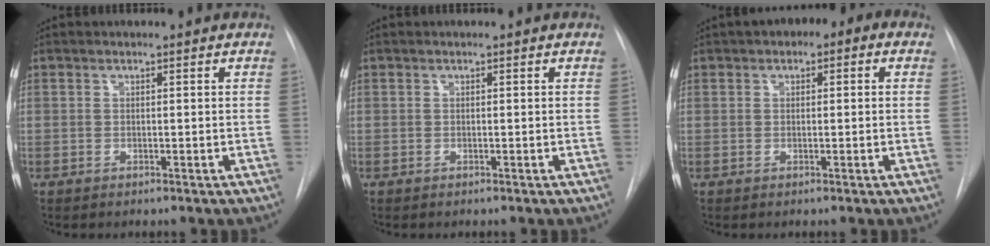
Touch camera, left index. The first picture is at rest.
{"total": 0.0}
{"total": 4.3, "force": [1.6, 2.2, 3.4], "torque": [-0.048, 0.028, 0.017]}